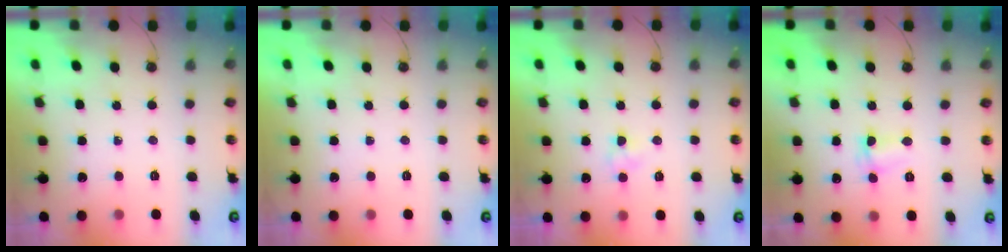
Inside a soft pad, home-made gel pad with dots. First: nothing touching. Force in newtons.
{"total": 0.0}
{"total": 3.0, "press": 2.9, "slide": 0.4}
{"total": 2.5, "press": 2.5, "slide": 0.5}